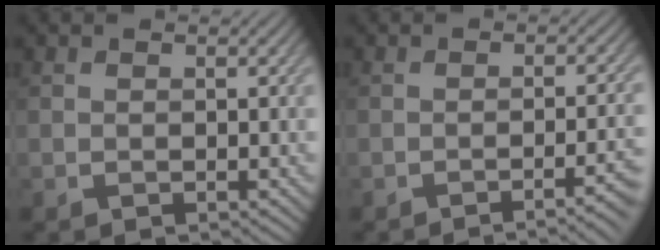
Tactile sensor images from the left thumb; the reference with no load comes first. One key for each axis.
{"total": 5.0, "fx": -2.6, "fy": 0.9, "fz": 4.2, "tx": -0.048, "ty": 0.008, "tz": -0.039}